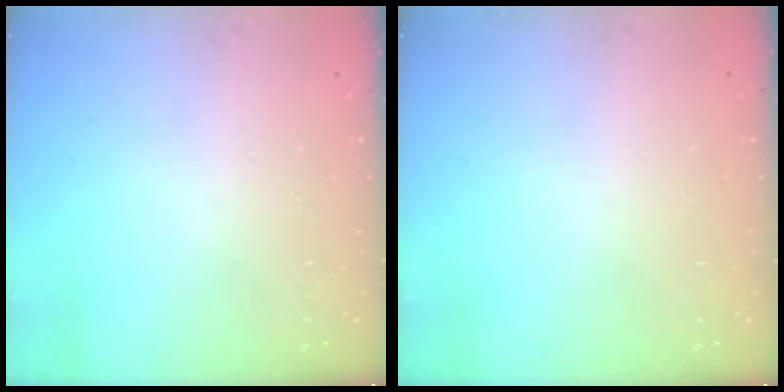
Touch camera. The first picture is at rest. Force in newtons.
{"total": 0.0}